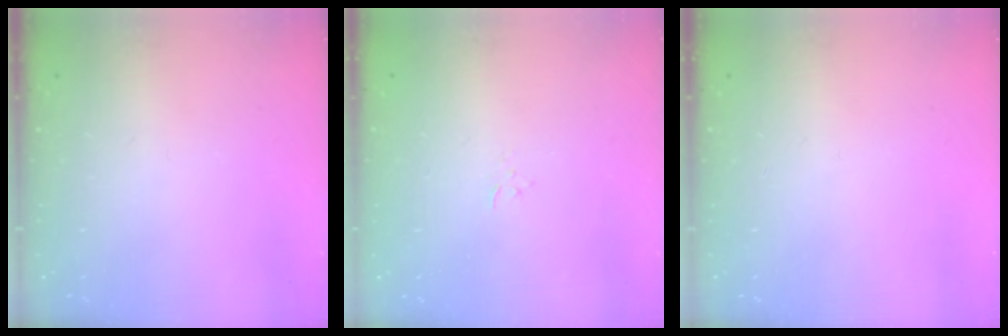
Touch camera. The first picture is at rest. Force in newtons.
{"total": 2.4, "press": 2.4, "slide": 0.3}
{"total": 0.0}